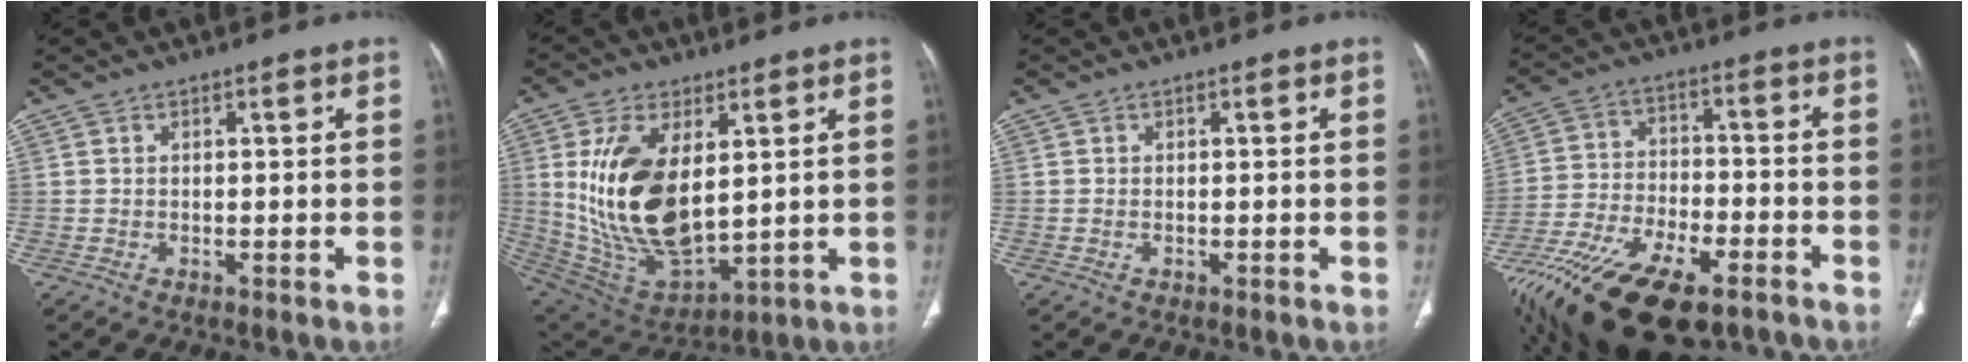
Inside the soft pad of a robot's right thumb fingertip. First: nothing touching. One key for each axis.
{"total": 20.8, "fx": 3.8, "fy": 11.0, "fz": 17.2, "tx": -0.323, "ty": -0.026, "tz": 0.092}
{"total": 0.0}
{"total": 24.2, "fx": -15.5, "fy": 10.3, "fz": 15.5, "tx": -0.325, "ty": 0.020, "tz": -0.269}